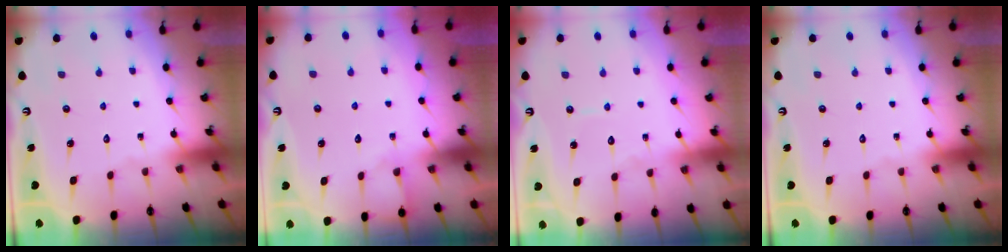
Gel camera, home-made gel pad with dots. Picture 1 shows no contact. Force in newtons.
{"total": 3.6, "press": 3.6, "slide": 0.4}
{"total": 4.6, "press": 4.6, "slide": 0.5}
{"total": 0.0}